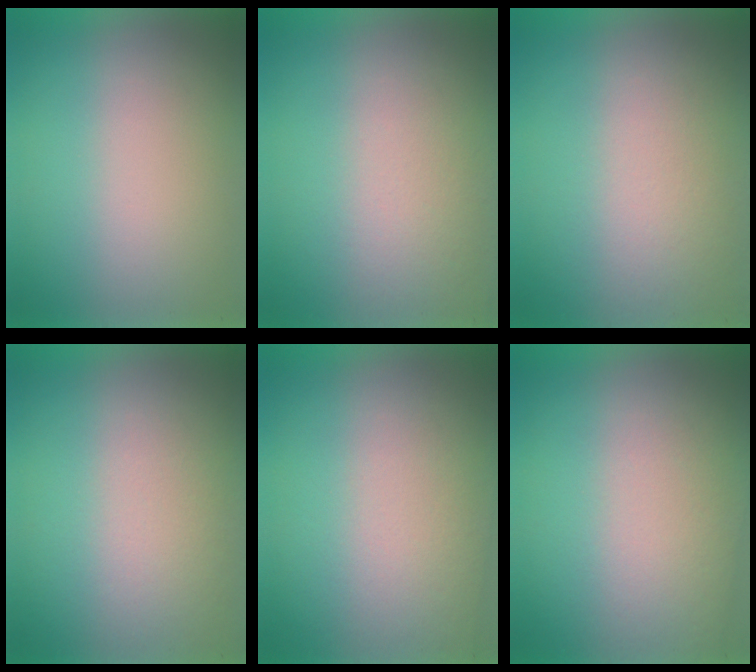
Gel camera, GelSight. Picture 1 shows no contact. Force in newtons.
{"total": 2.7}
{"total": 3.4}
{"total": 2.6}
{"total": 2.8}
{"total": 3.2}